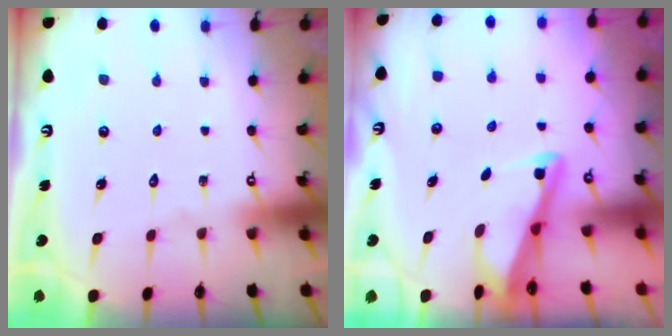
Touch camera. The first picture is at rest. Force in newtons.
{"total": 2.7, "press": 2.7, "slide": 0.3}